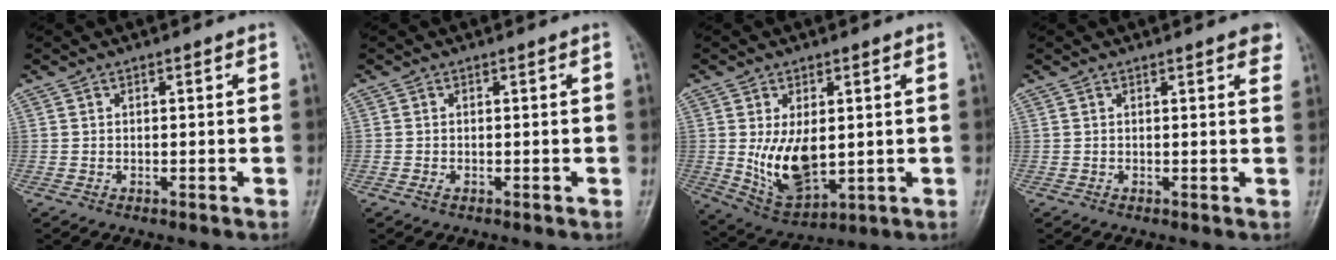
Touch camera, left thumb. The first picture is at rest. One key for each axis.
{"total": 0.7, "fx": -0.4, "fy": 0.2, "fz": 0.6, "tx": -0.015, "ty": 0.002, "tz": -0.004}
{"total": 10.4, "fx": 0.3, "fy": 5.8, "fz": 8.6, "tx": -0.136, "ty": -0.021, "tz": 0.025}
{"total": 2.5, "fx": 1.7, "fy": 0.6, "fz": 1.7, "tx": -0.011, "ty": -0.001, "tz": 0.012}